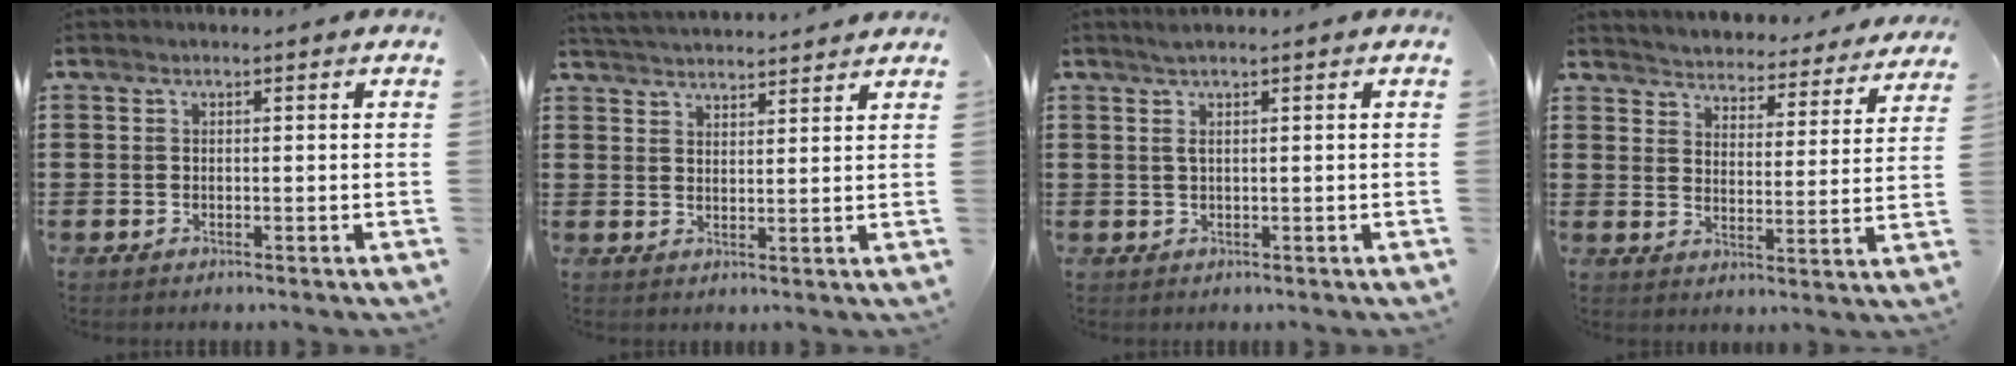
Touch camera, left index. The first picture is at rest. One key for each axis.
{"total": 3.2, "fx": 3.2, "fy": -0.1, "fz": -0.1, "tx": -0.011, "ty": -0.013, "tz": 0.058}
{"total": 1.7, "fx": 0.7, "fy": 0.0, "fz": 1.6, "tx": -0.032, "ty": -0.001, "tz": 0.012}
{"total": 4.0, "fx": 3.9, "fy": -0.3, "fz": -0.6, "tx": -0.014, "ty": -0.039, "tz": 0.063}